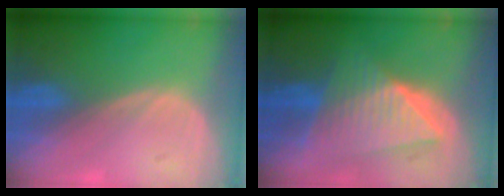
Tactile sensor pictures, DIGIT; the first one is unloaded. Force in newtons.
{"total": 9.6, "press": 9.6, "slide": 0.6}